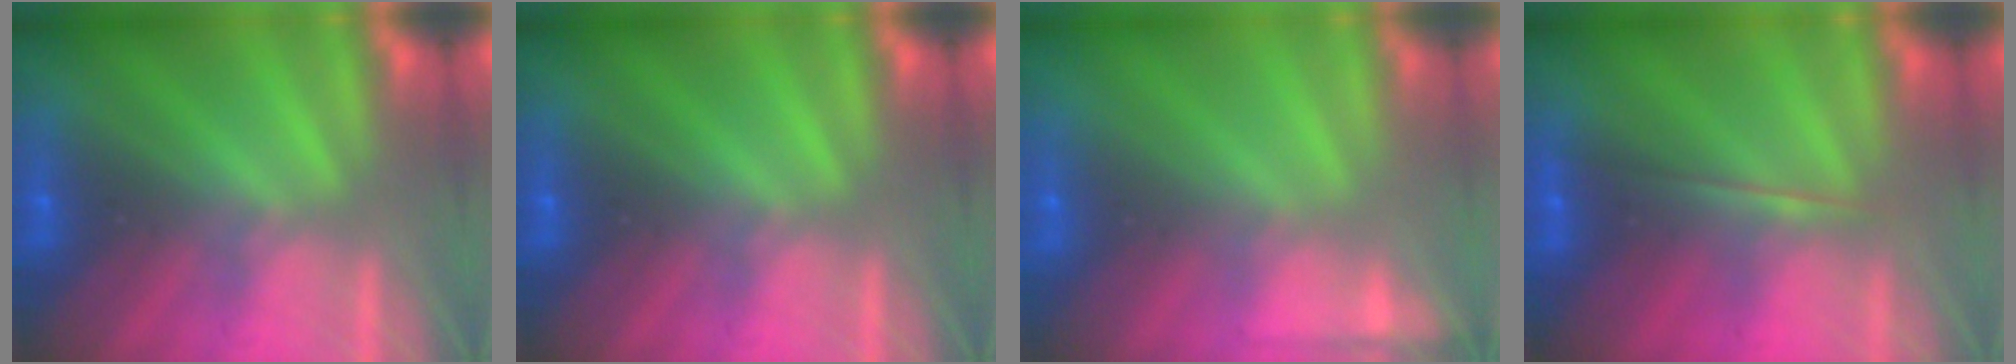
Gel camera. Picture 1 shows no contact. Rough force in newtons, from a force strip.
{"total": 0.0}
{"total": 8.0}
{"total": 1.8}